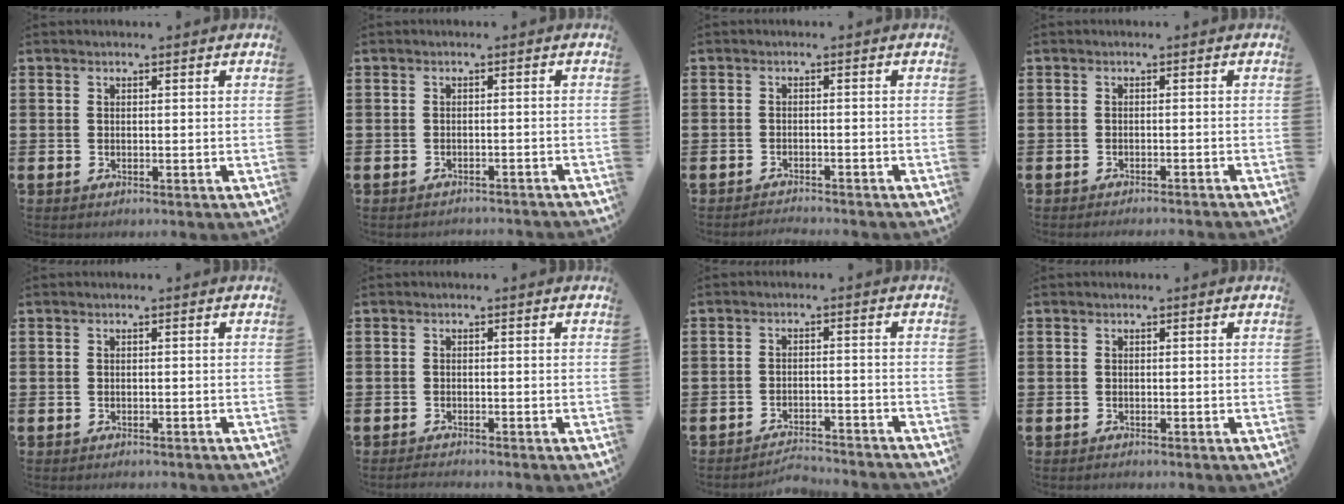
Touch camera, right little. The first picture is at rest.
{"total": 1.1, "force": [-1.1, -0.1, 0.0], "torque": [-0.001, 0.002, -0.023]}
{"total": 1.3, "force": [-1.3, -0.2, -0.1], "torque": [-0.001, 0.004, -0.028]}
{"total": 1.0, "force": [-0.9, -0.2, 0.1], "torque": [0.000, 0.001, -0.019]}
{"total": 0.0}
{"total": 0.8, "force": [-0.7, 0.0, 0.2], "torque": [-0.005, -0.001, -0.015]}
{"total": 2.7, "force": [-2.7, -0.1, 0.1], "torque": [-0.005, 0.004, -0.058]}
{"total": 0.0}